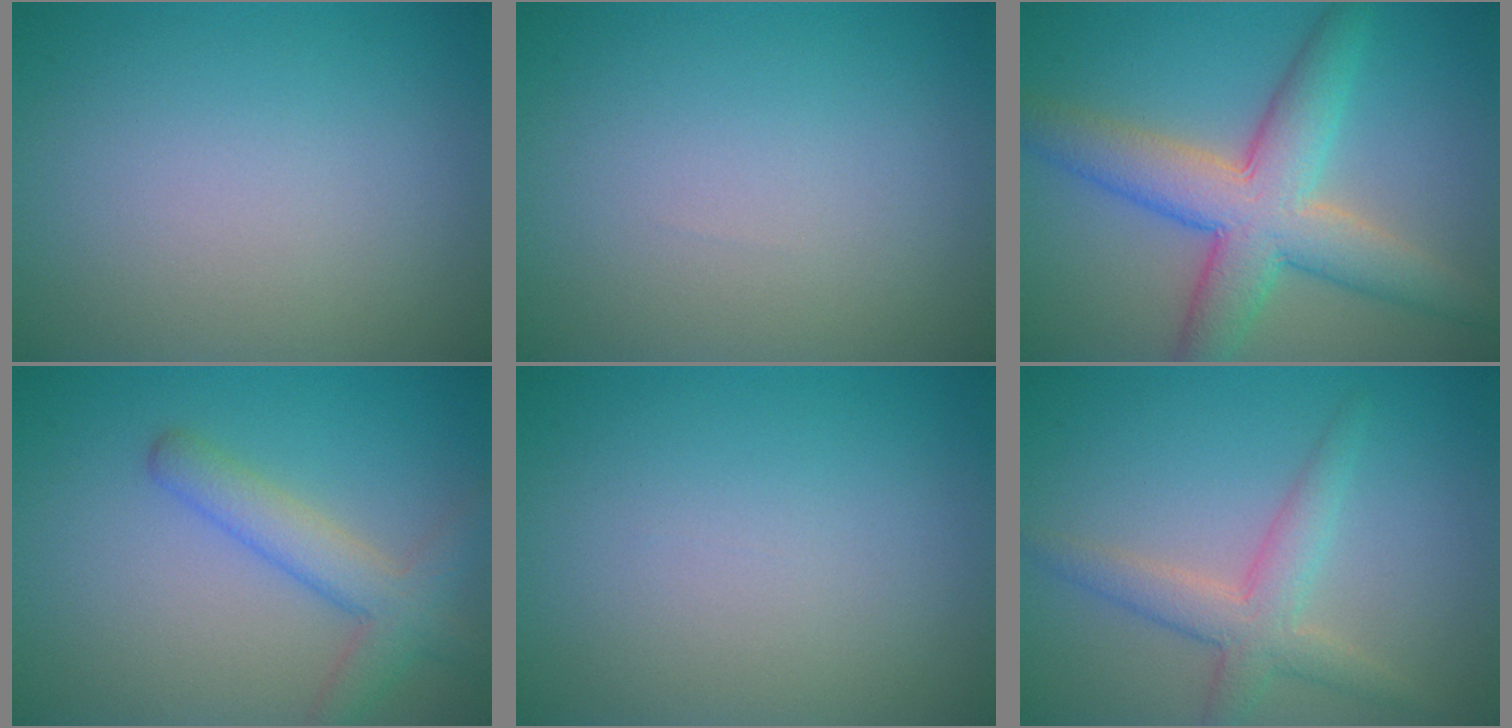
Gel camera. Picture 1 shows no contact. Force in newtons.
{"total": 0.0}
{"total": 8.0, "press": 8.0, "slide": 0.3}
{"total": 3.7, "press": 3.7, "slide": 0.1}
{"total": 0.0}
{"total": 3.5, "press": 3.5, "slide": 0.1}